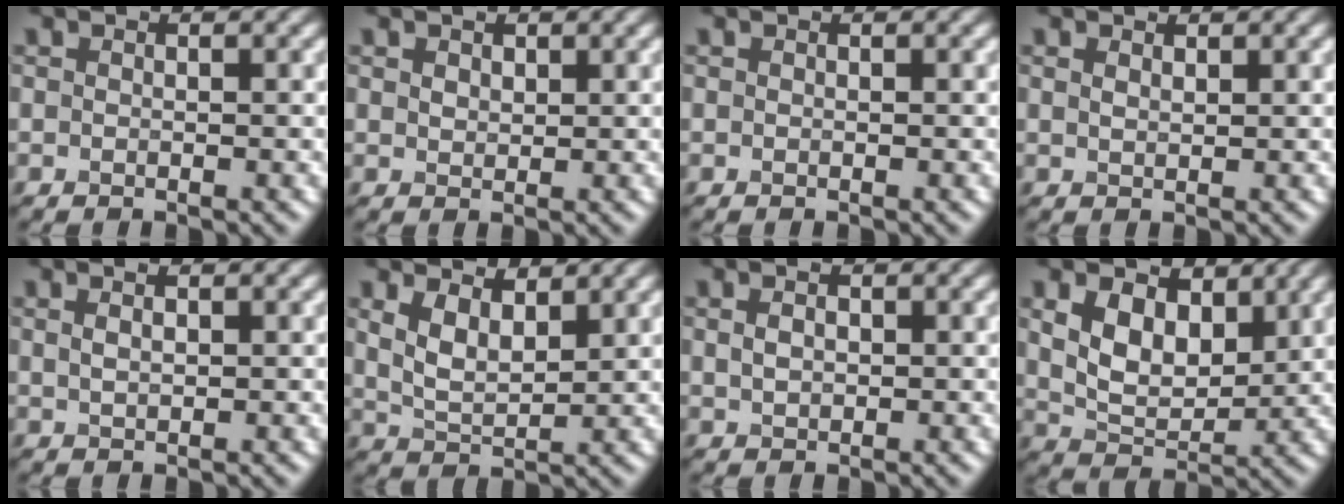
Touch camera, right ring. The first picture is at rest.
{"total": 1.5, "force": [0.9, 1.0, 0.6], "torque": [-0.012, 0.006, 0.009]}
{"total": 0.0}
{"total": 1.0, "force": [0.8, 0.4, 0.5], "torque": [-0.012, 0.002, 0.016]}
{"total": 1.4, "force": [0.6, 0.6, 1.1], "torque": [-0.024, 0.000, 0.016]}
{"total": 3.8, "force": [2.2, 1.7, 2.6], "torque": [-0.059, -0.001, 0.044]}
{"total": 1.7, "force": [0.4, 1.2, 1.2], "torque": [-0.023, 0.002, 0.011]}
{"total": 5.6, "force": [2.2, 3.5, 3.8], "torque": [-0.086, -0.006, 0.036]}